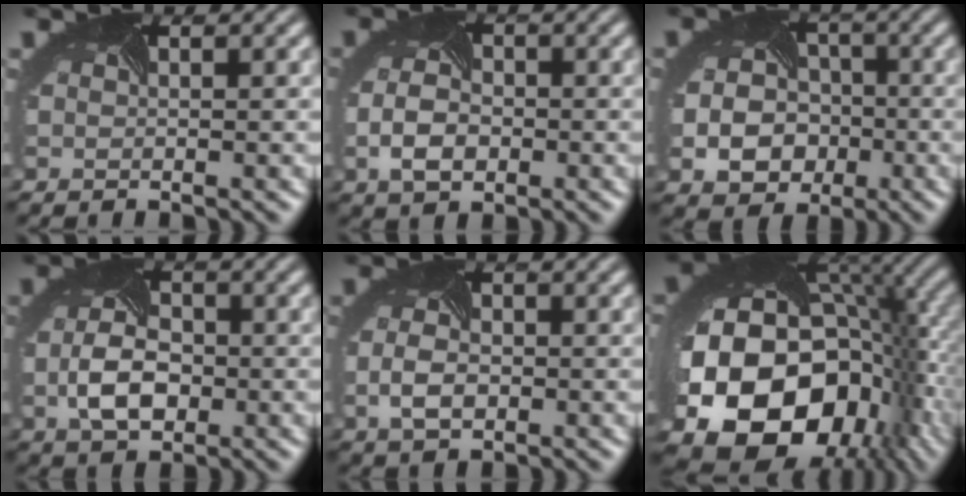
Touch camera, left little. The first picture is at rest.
{"total": 3.5, "force": [-1.3, 2.3, 2.3], "torque": [-0.060, -0.005, -0.019]}
{"total": 6.8, "force": [-2.3, 5.4, 3.3], "torque": [-0.049, -0.028, -0.025]}
{"total": 4.6, "force": [-1.1, 2.9, 3.4], "torque": [-0.082, -0.005, -0.015]}
{"total": 2.6, "force": [-1.1, 1.6, 1.7], "torque": [-0.047, -0.003, -0.014]}
{"total": 19.6, "force": [-4.4, 14.4, 12.6], "torque": [-0.257, -0.069, -0.036]}